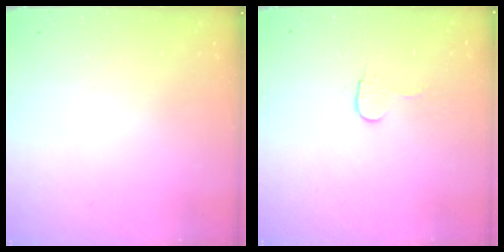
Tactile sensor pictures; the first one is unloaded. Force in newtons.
{"total": 3.2, "press": 3.2, "slide": 0.3}